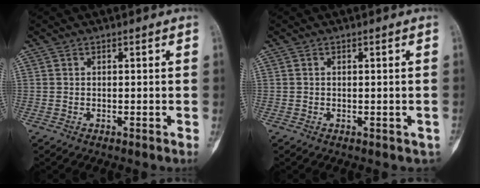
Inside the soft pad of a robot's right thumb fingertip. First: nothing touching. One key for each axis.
{"total": 0.8, "fx": 0.0, "fy": 0.7, "fz": 0.4, "tx": -0.001, "ty": 0.001, "tz": 0.003}